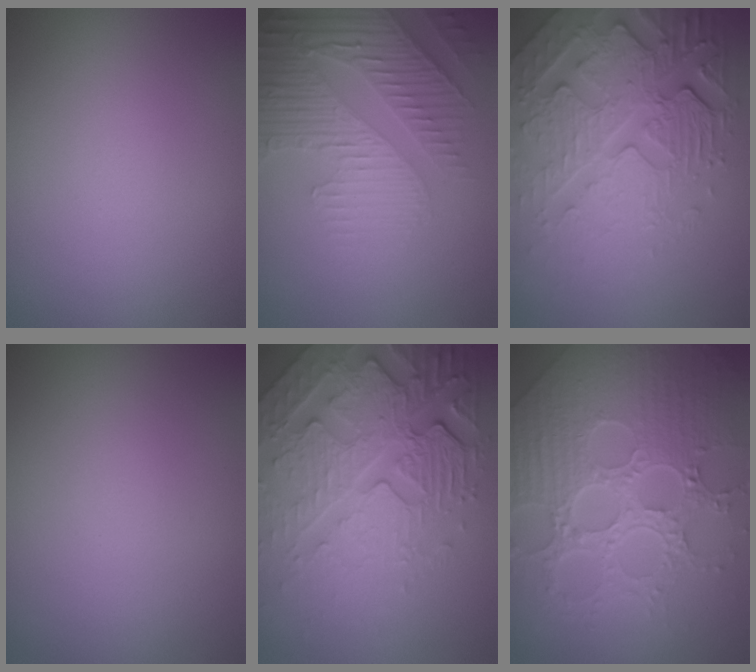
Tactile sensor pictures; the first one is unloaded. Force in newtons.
{"total": 4.9, "press": 4.5, "slide": 2.0}
{"total": 8.3, "press": 5.8, "slide": 6.0}
{"total": 0.0}
{"total": 8.4, "press": 5.8, "slide": 6.0}
{"total": 9.1, "press": 6.6, "slide": 6.2}